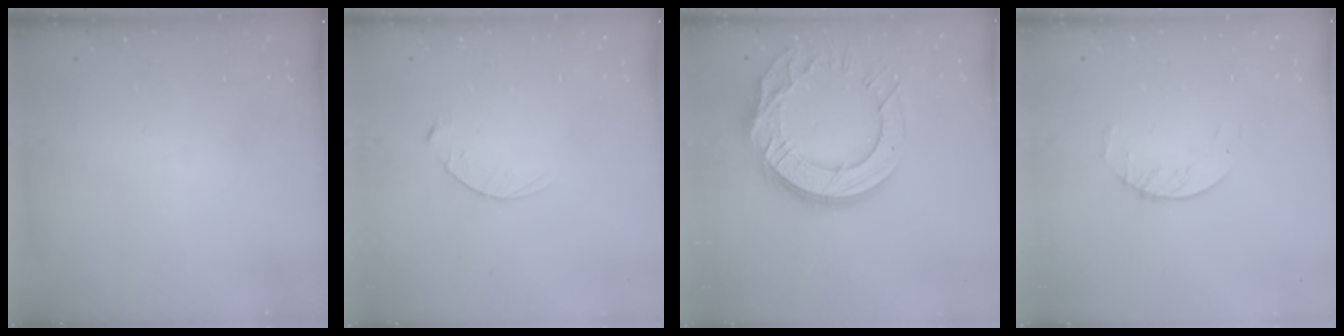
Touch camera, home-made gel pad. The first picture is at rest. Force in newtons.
{"total": 3.5, "press": 3.5, "slide": 0.4}
{"total": 20.4, "press": 20.3, "slide": 2.0}
{"total": 3.8, "press": 3.8, "slide": 0.4}